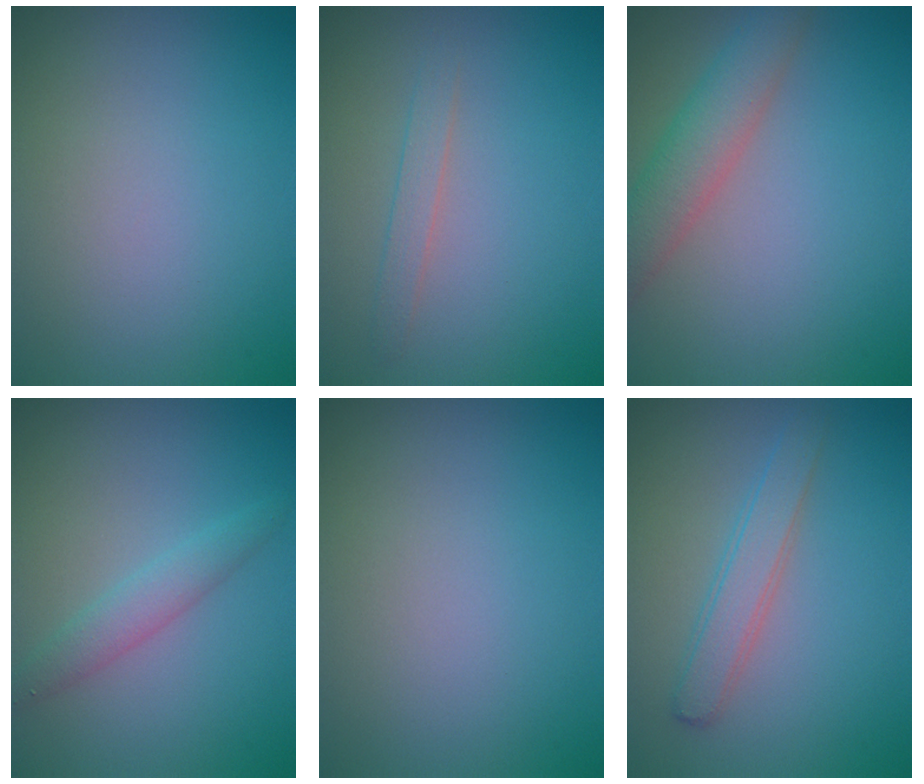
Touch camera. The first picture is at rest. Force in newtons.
{"total": 1.4, "press": 1.4, "slide": 0.1}
{"total": 4.3, "press": 4.3, "slide": 0.2}
{"total": 2.1, "press": 2.1, "slide": 0.0}
{"total": 0.0}
{"total": 2.5, "press": 2.5, "slide": 0.1}